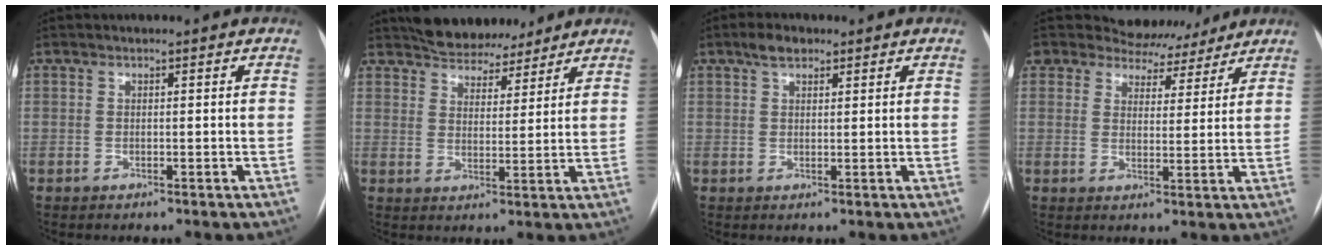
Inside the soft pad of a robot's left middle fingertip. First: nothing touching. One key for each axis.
{"total": 10.0, "fx": 9.0, "fy": 3.5, "fz": 2.6, "tx": -0.033, "ty": 0.012, "tz": 0.135}
{"total": 2.9, "fx": 2.0, "fy": 1.4, "fz": 1.5, "tx": -0.029, "ty": 0.011, "tz": 0.036}
{"total": 13.0, "fx": 11.6, "fy": 5.7, "fz": 1.4, "tx": -0.020, "ty": 0.010, "tz": 0.153}